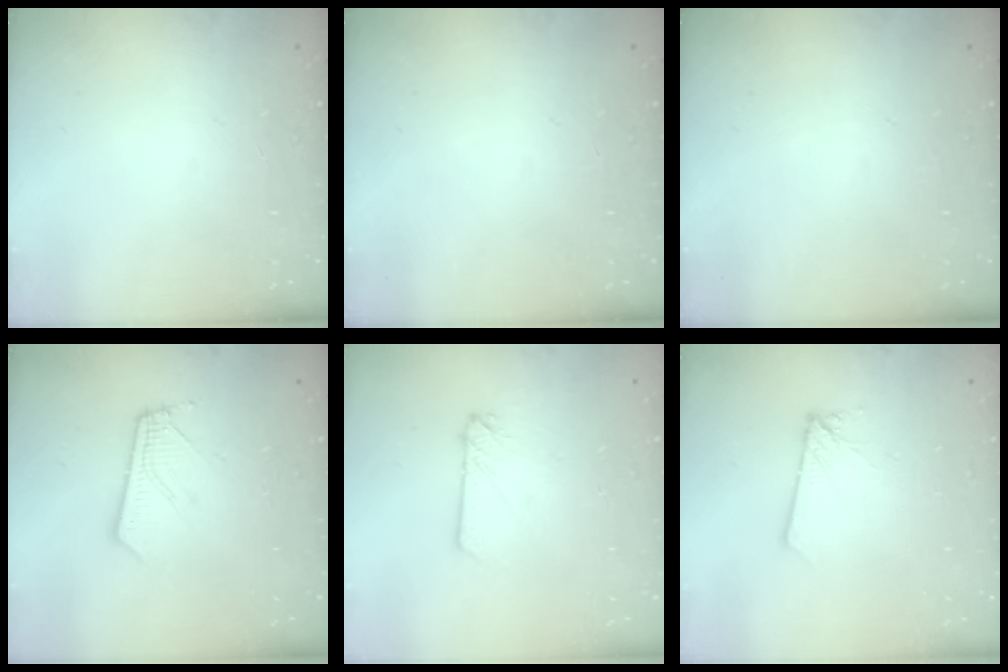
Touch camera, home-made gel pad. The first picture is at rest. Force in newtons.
{"total": 0.0}
{"total": 0.0}
{"total": 5.5, "press": 5.5, "slide": 0.4}
{"total": 2.9, "press": 2.9, "slide": 0.4}
{"total": 1.8, "press": 1.8, "slide": 0.2}